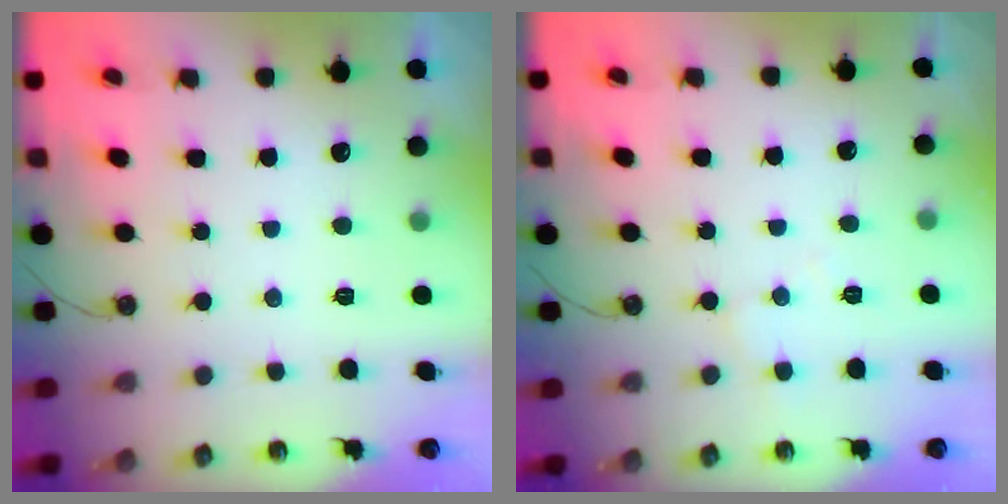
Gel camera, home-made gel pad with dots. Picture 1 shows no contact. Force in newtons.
{"total": 5.8, "press": 5.8, "slide": 0.7}